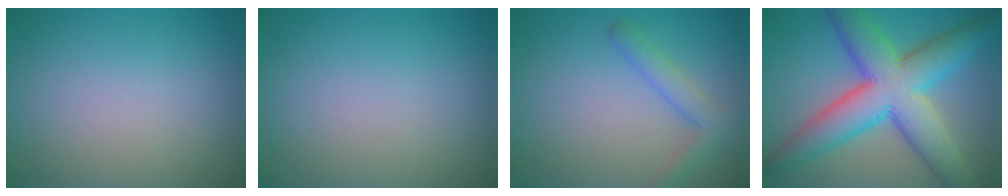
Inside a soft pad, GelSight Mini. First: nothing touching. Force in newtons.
{"total": 0.0}
{"total": 2.3, "press": 2.3, "slide": 0.2}
{"total": 10.8, "press": 10.8, "slide": 0.3}